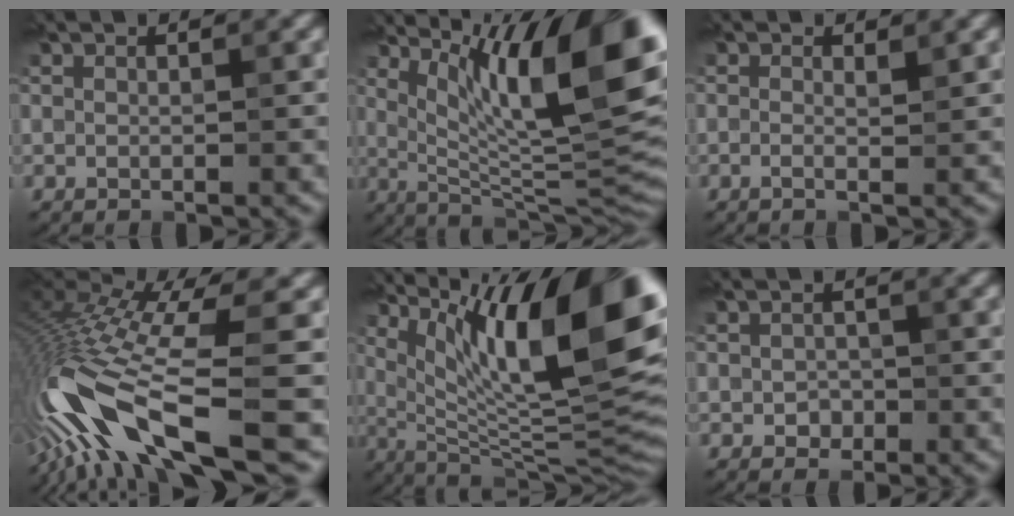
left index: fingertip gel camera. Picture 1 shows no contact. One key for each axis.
{"total": 12.3, "fx": 4.4, "fy": 2.7, "fz": 11.2, "tx": -0.170, "ty": -0.017, "tz": 0.108}
{"total": 1.5, "fx": -1.1, "fy": -1.0, "fz": -0.3, "tx": -0.011, "ty": -0.016, "tz": 0.006}
{"total": 12.7, "fx": -7.1, "fy": 1.2, "fz": 10.5, "tx": -0.236, "ty": -0.026, "tz": -0.074}
{"total": 14.5, "fx": 5.4, "fy": 4.3, "fz": 12.7, "tx": -0.224, "ty": 0.001, "tz": 0.132}
{"total": 1.8, "fx": -1.6, "fy": 0.0, "fz": -0.9, "tx": -0.011, "ty": -0.016, "tz": 0.005}